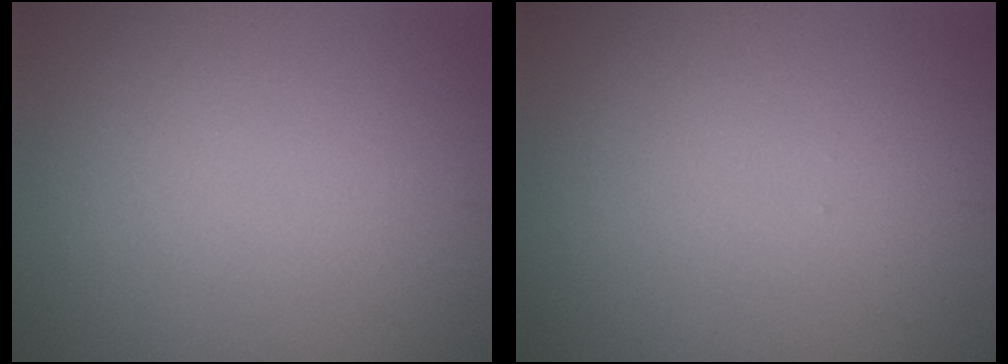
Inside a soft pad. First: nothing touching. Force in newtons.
{"total": 0.0}